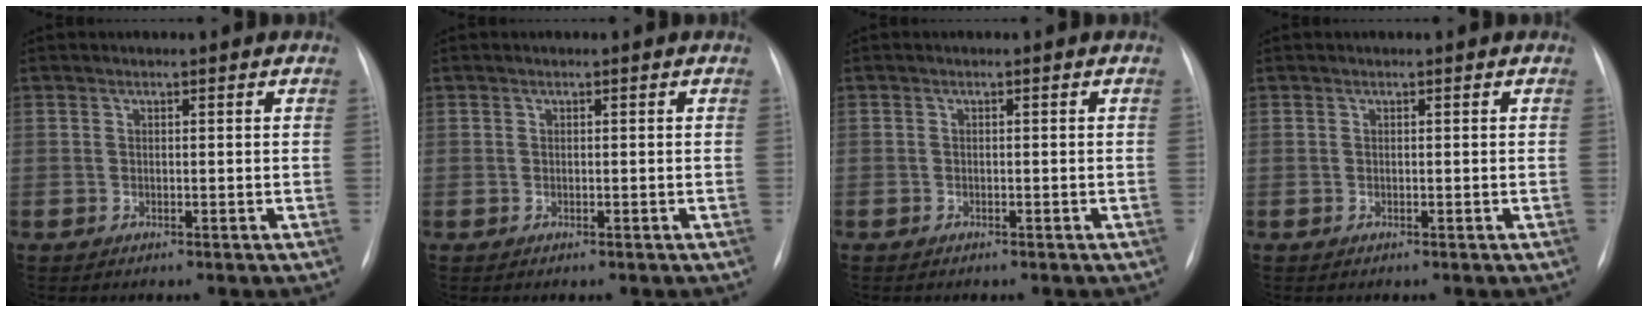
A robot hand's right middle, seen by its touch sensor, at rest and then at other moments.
{"total": 0.6, "force": [-0.1, 0.6, -0.1], "torque": [0.006, 0.007, -0.006]}
{"total": 0.5, "force": [-0.4, 0.4, 0.1], "torque": [-0.005, 0.003, -0.006]}
{"total": 0.0}